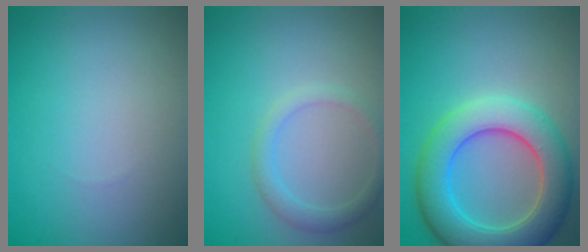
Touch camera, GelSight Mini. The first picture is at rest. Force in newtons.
{"total": 1.8, "press": 1.8, "slide": 0.1}
{"total": 7.5, "press": 7.4, "slide": 0.6}